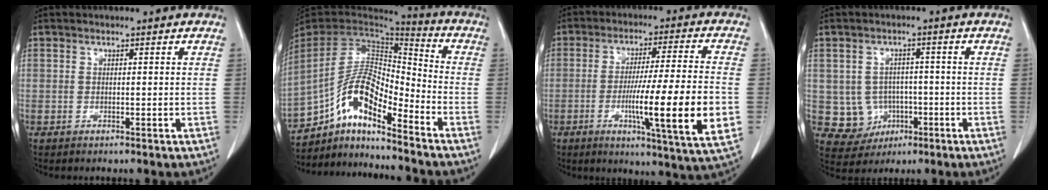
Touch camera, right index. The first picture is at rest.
{"total": 13.5, "force": [-8.6, 3.8, 9.6], "torque": [-0.188, 0.028, -0.157]}
{"total": 17.0, "force": [-3.6, -0.5, 16.6], "torque": [-0.239, -0.018, -0.056]}
{"total": 6.4, "force": [-1.0, 6.2, 1.5], "torque": [-0.026, 0.009, -0.003]}